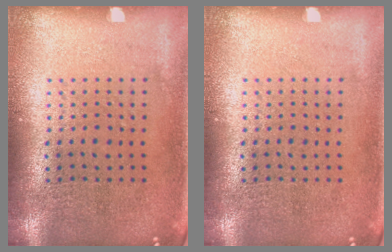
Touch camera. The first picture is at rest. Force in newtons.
{"total": 0.0}